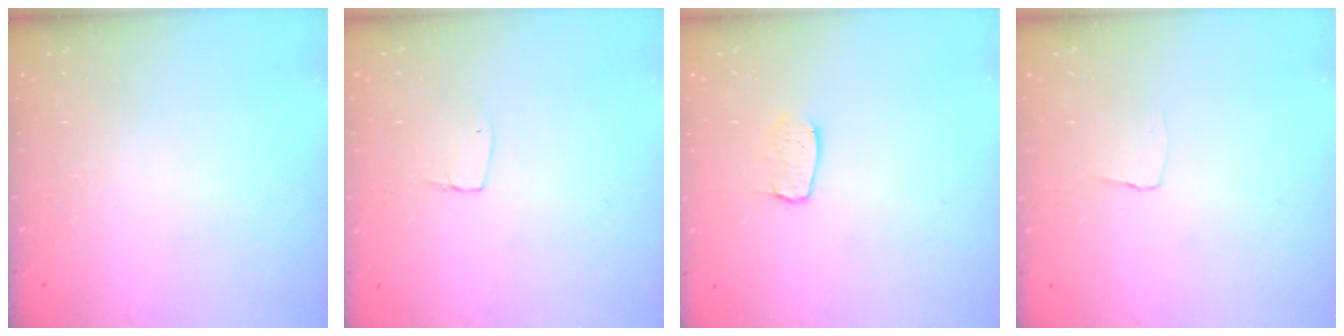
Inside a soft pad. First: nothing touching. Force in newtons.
{"total": 4.4, "press": 4.4, "slide": 0.3}
{"total": 6.0, "press": 6.0, "slide": 0.3}
{"total": 2.9, "press": 2.8, "slide": 0.3}